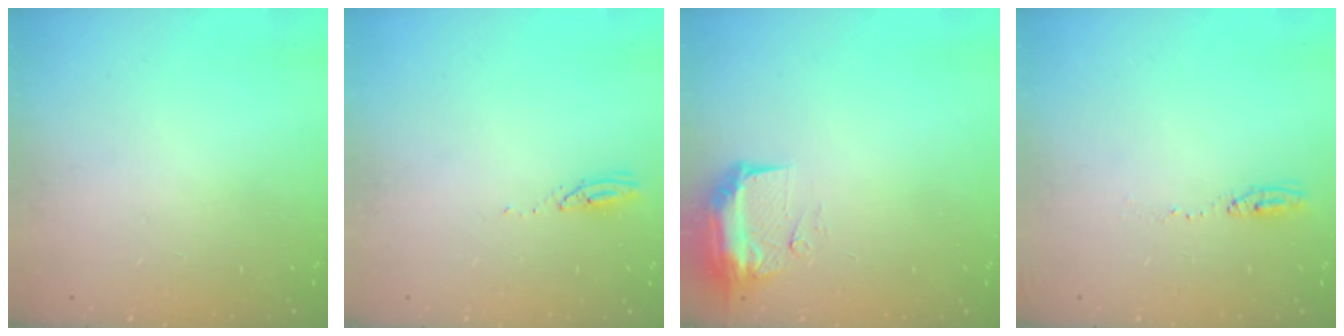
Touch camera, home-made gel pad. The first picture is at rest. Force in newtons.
{"total": 2.9, "press": 2.9, "slide": 0.2}
{"total": 9.2, "press": 9.1, "slide": 0.9}
{"total": 6.4, "press": 6.2, "slide": 1.6}